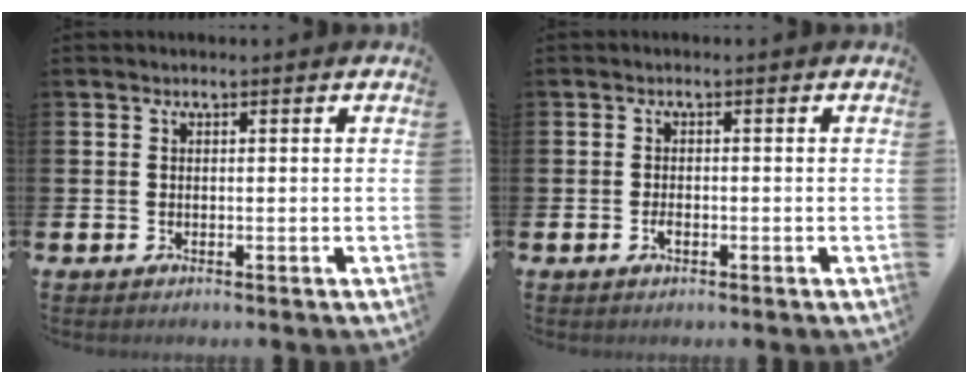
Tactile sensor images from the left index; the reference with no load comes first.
{"total": 1.3, "force": [-0.5, 0.6, 1.0], "torque": [-0.023, 0.001, -0.009]}